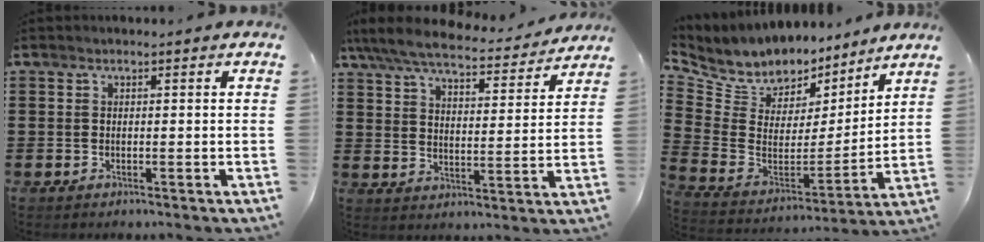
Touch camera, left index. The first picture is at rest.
{"total": 7.1, "force": [6.5, 0.8, 2.8], "torque": [-0.083, -0.036, 0.112]}
{"total": 7.0, "force": [6.0, 3.7, 0.7], "torque": [-0.061, -0.050, 0.109]}